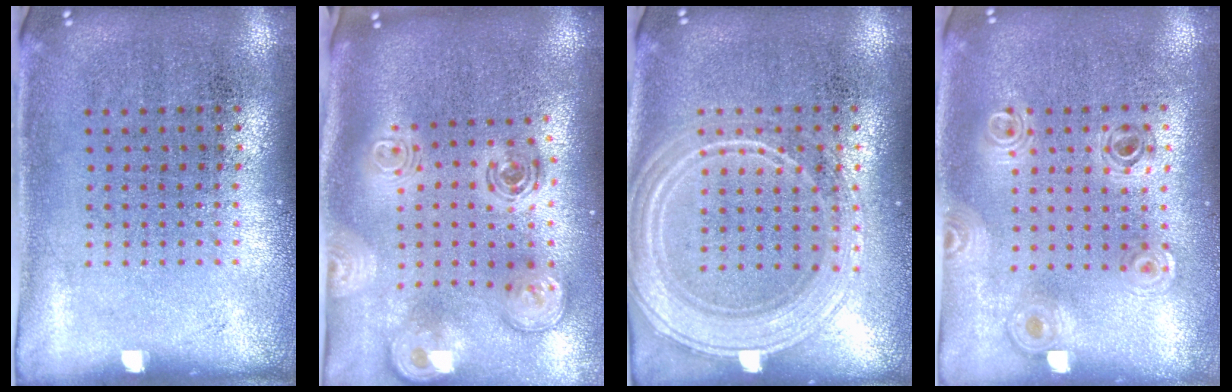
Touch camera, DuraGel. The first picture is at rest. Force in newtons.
{"total": 3.1, "press": 2.2, "slide": 2.2}
{"total": 2.2, "press": 2.1, "slide": 0.4}
{"total": 0.9, "press": 0.9, "slide": 0.1}